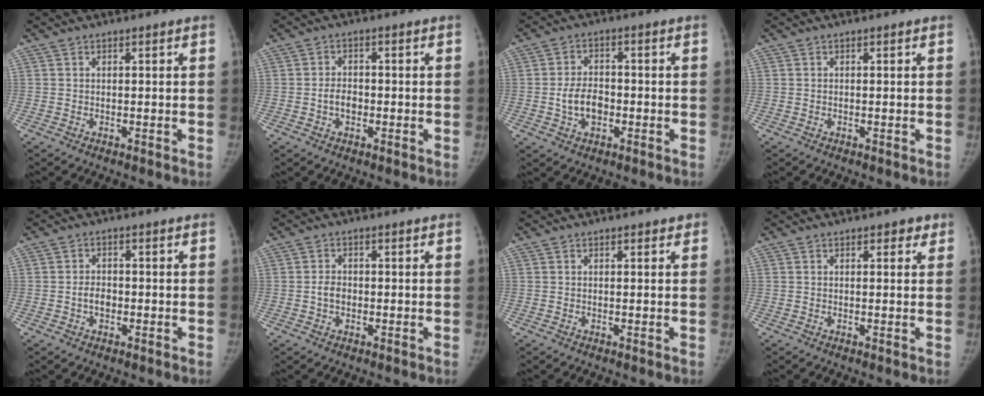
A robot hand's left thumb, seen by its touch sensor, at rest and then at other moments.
{"total": 3.2, "force": [-1.0, 2.2, 2.1], "torque": [-0.024, 0.011, -0.020]}
{"total": 5.9, "force": [-1.6, 3.9, 4.0], "torque": [-0.060, 0.017, -0.029]}
{"total": 0.0}
{"total": 2.9, "force": [-0.8, 2.0, 1.8], "torque": [-0.020, 0.010, -0.018]}
{"total": 2.5, "force": [-0.5, 1.9, 1.5], "torque": [-0.020, 0.009, -0.012]}
{"total": 1.0, "force": [0.6, 0.5, 0.6], "torque": [-0.001, -0.001, 0.005]}
{"total": 1.9, "force": [1.1, 1.1, 1.1], "torque": [0.003, -0.002, 0.011]}